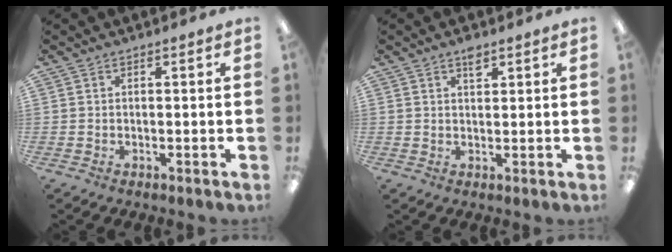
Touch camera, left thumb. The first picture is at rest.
{"total": 2.9, "force": [2.0, 1.2, 1.7], "torque": [-0.021, -0.005, 0.032]}